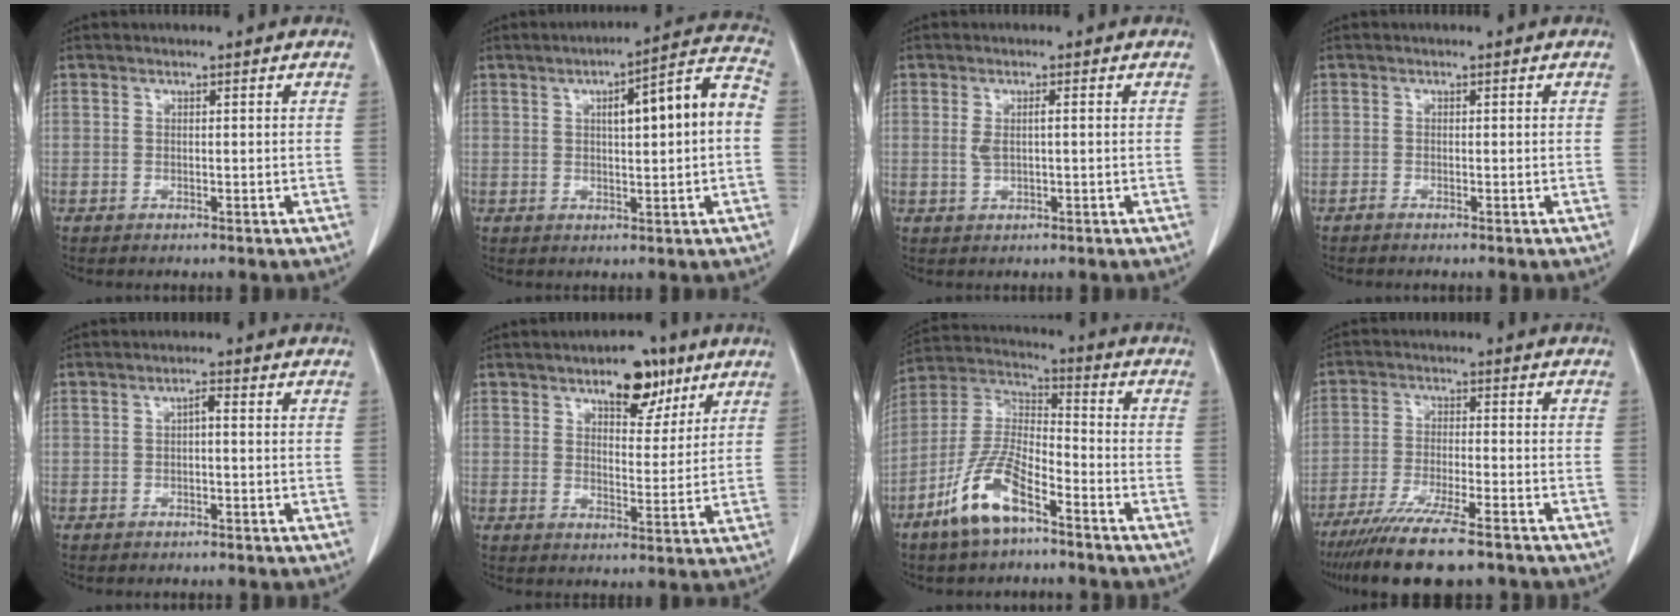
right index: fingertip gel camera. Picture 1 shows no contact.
{"total": 11.5, "force": [1.2, 2.0, 11.3], "torque": [-0.158, 0.036, 0.020]}
{"total": 2.9, "force": [0.2, 1.1, 2.7], "torque": [-0.062, 0.010, 0.008]}
{"total": 0.6, "force": [-0.4, 0.2, 0.4], "torque": [-0.008, 0.001, -0.007]}
{"total": 1.7, "force": [0.0, 0.7, 1.5], "torque": [-0.029, 0.007, 0.001]}
{"total": 8.6, "force": [5.4, 4.0, 5.4], "torque": [-0.079, 0.005, 0.085]}
{"total": 12.4, "force": [-7.4, 4.0, 9.2], "torque": [-0.204, -0.001, -0.143]}
{"total": 14.5, "force": [-11.1, 2.2, 9.0], "torque": [-0.169, -0.036, -0.183]}